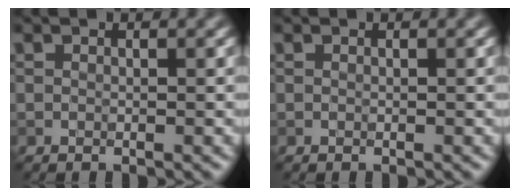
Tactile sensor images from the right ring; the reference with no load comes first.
{"total": 0.0}